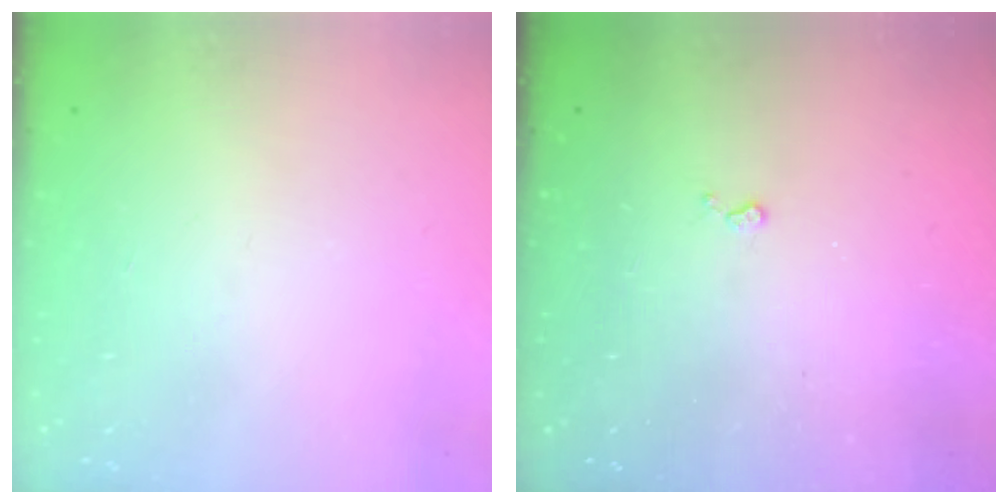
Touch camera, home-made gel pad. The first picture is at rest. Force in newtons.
{"total": 2.9, "press": 2.8, "slide": 0.5}